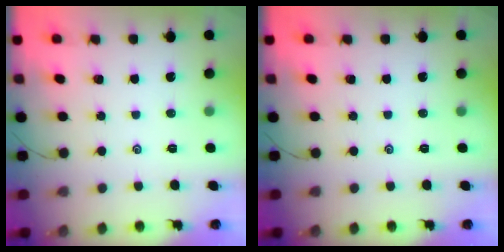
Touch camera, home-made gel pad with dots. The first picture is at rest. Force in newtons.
{"total": 0.0}